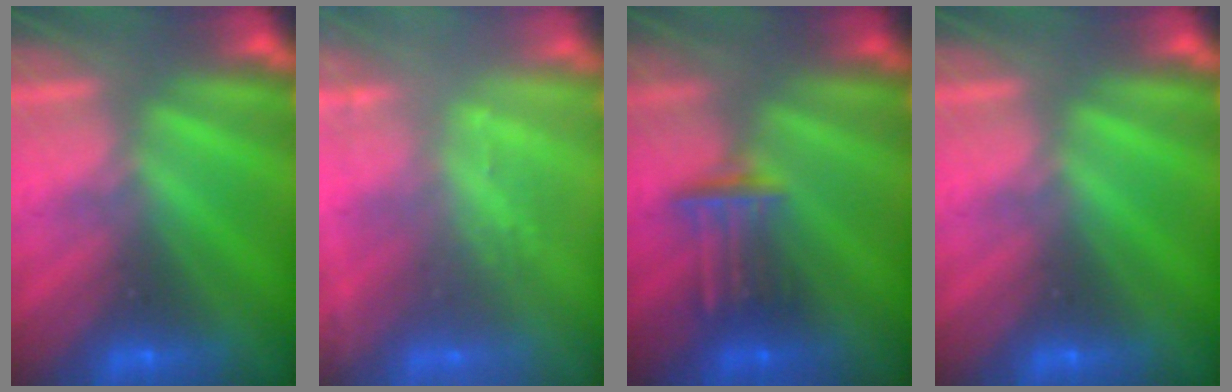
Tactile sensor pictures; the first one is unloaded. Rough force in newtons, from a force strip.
{"total": 2.4}
{"total": 3.3}
{"total": 0.0}